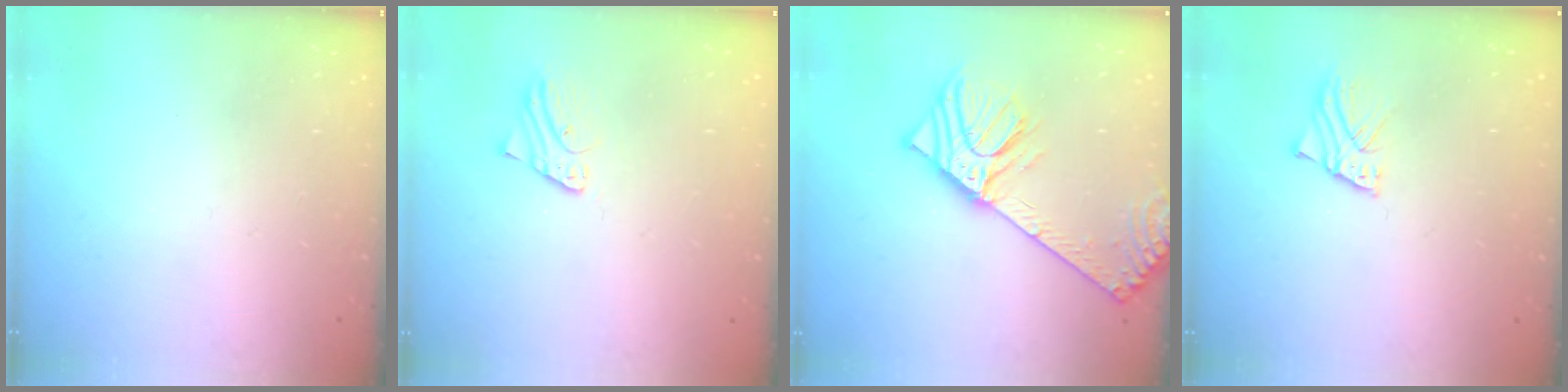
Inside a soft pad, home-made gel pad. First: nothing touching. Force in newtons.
{"total": 3.3, "press": 3.3, "slide": 0.3}
{"total": 13.4, "press": 13.1, "slide": 2.6}
{"total": 1.8, "press": 1.8, "slide": 0.1}